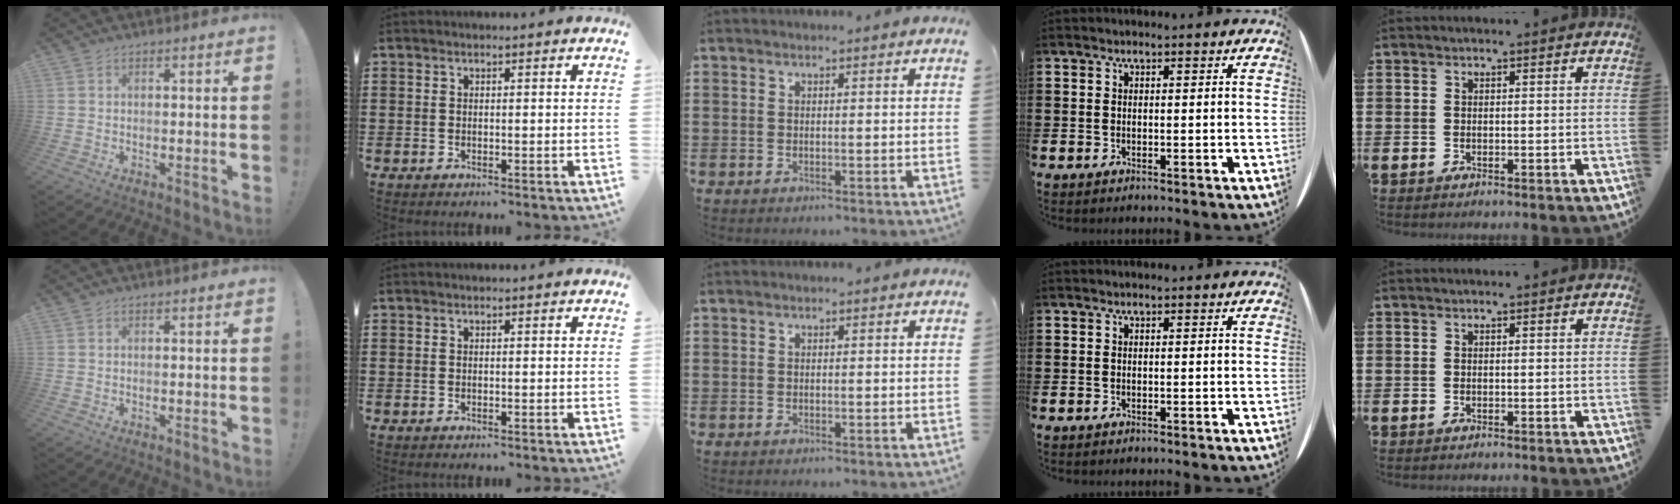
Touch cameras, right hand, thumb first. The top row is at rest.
{}